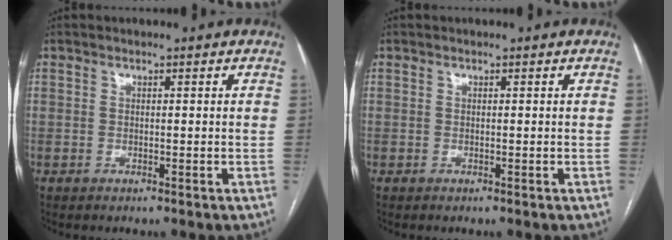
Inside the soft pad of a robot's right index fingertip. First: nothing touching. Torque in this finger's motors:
{"motor_torque": [-0.04, -0.04, 0.01, 0.00]}